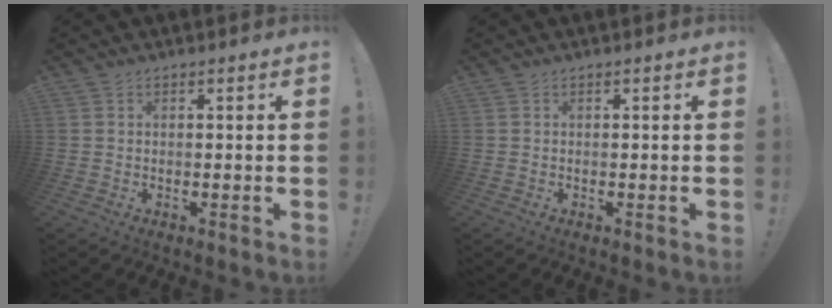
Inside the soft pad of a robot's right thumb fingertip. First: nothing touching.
{"total": 0.0}